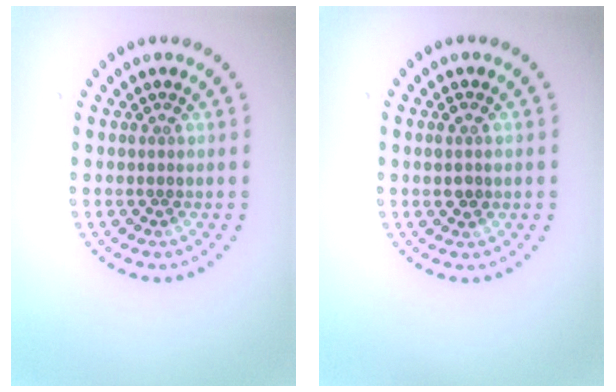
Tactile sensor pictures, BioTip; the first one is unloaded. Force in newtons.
{"total": 1.3, "press": 1.2, "slide": 0.3}